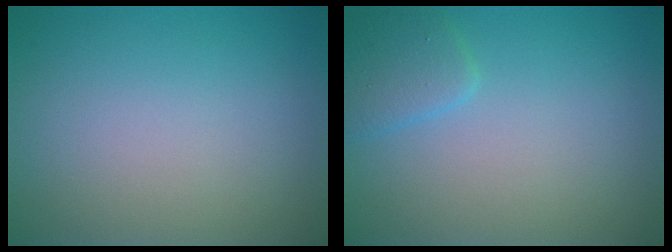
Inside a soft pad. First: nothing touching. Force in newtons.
{"total": 1.9, "press": 1.9, "slide": 0.2}